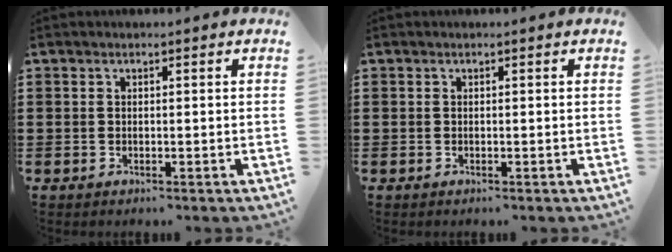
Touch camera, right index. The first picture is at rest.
{"total": 0.0}